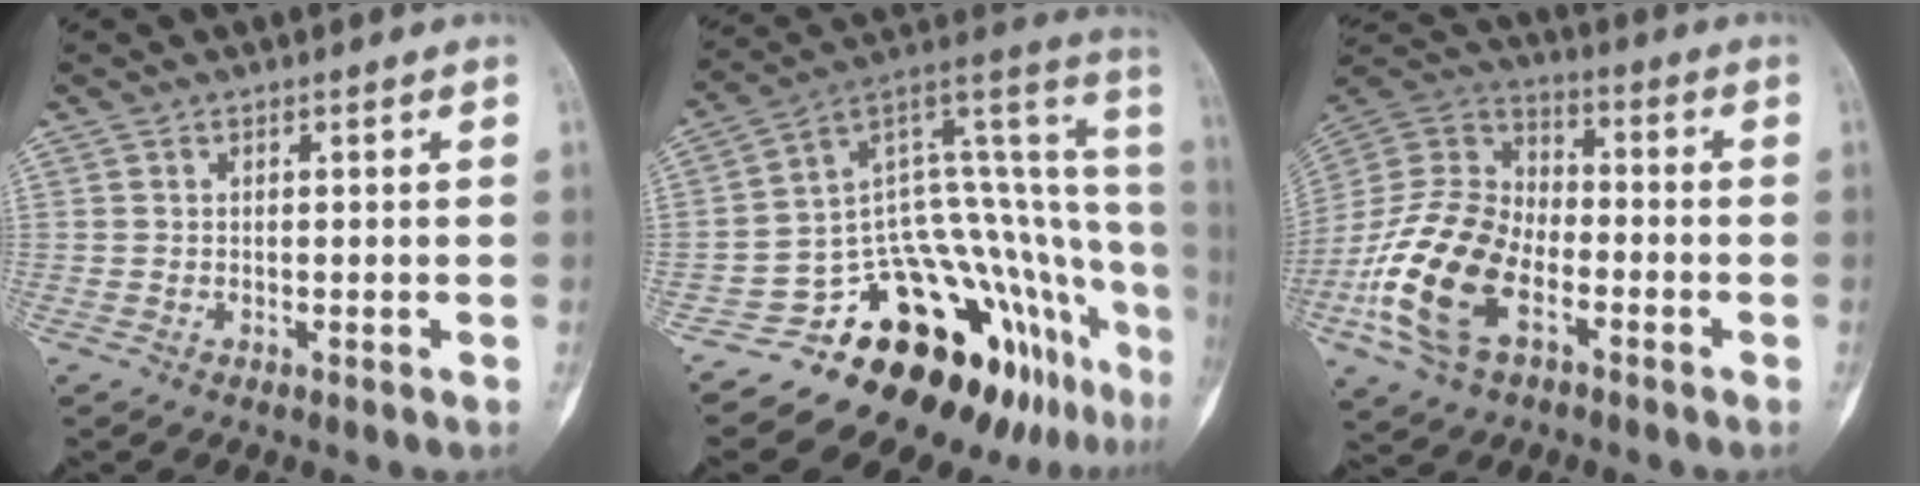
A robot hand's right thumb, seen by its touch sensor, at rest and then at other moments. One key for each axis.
{"total": 21.8, "fx": -14.4, "fy": 9.0, "fz": 13.7, "tx": -0.073, "ty": 0.157, "tz": -0.213}
{"total": 19.4, "fx": -7.1, "fy": 11.5, "fz": 13.9, "tx": -0.276, "ty": 0.038, "tz": -0.137}